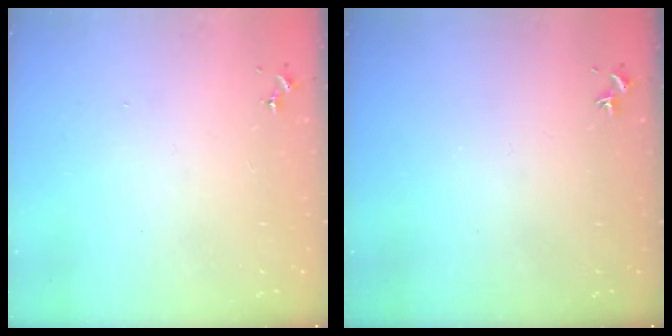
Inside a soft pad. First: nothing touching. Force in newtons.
{"total": 0.0}